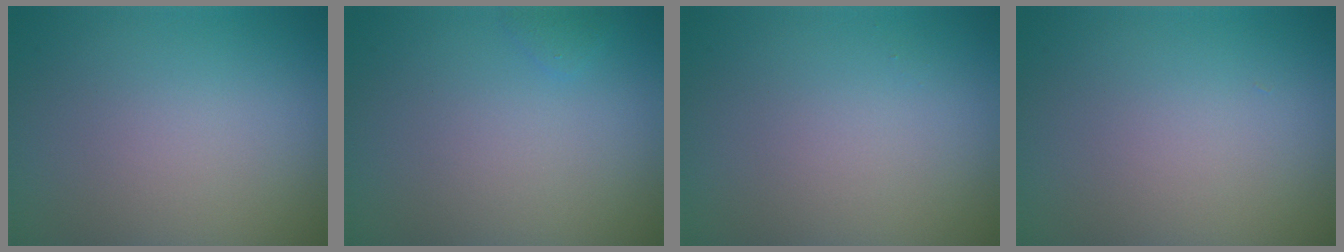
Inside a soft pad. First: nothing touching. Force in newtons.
{"total": 0.6, "press": 0.6, "slide": 0.1}
{"total": 0.0}
{"total": 0.0}